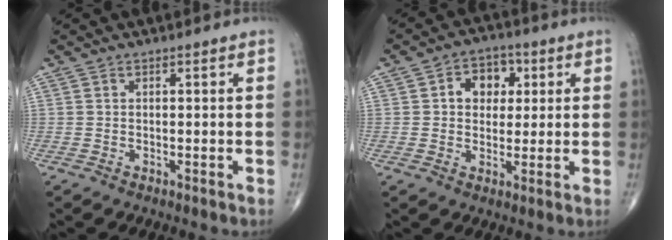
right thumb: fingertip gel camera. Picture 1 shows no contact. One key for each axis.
{"total": 7.5, "fx": 1.8, "fy": 5.8, "fz": 4.5, "tx": -0.028, "ty": 0.006, "tz": 0.023}